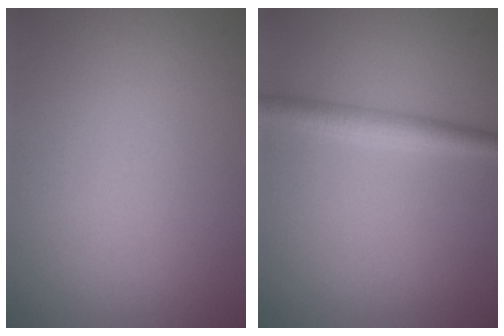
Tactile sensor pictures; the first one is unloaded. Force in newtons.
{"total": 2.5, "press": 2.5, "slide": 0.0}